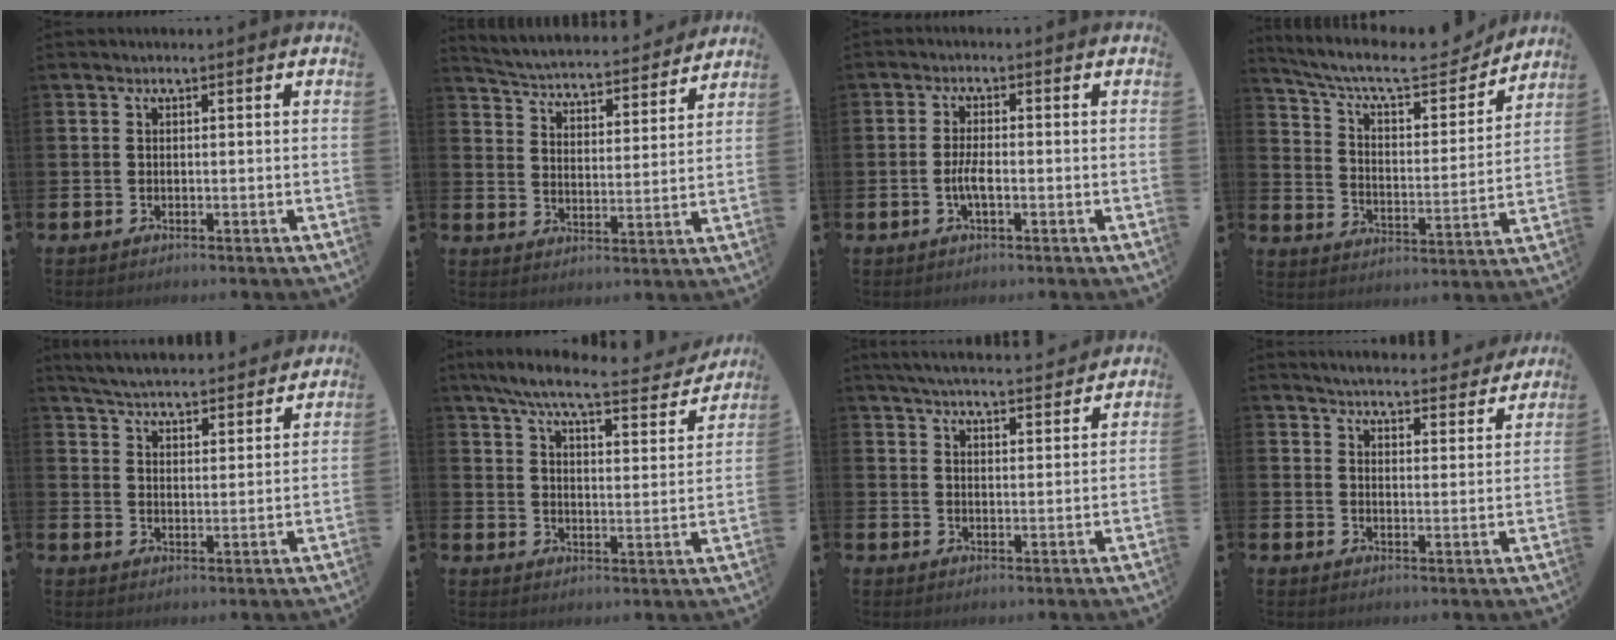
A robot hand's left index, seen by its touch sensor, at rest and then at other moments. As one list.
[{"total": 4.8, "force": [4.7, 0.6, 0.4], "torque": [-0.038, -0.044, 0.078]}, {"total": 2.8, "force": [-0.7, 0.8, 2.5], "torque": [-0.050, -0.001, -0.016]}, {"total": 10.0, "force": [8.8, 2.6, 3.9], "torque": [-0.103, -0.057, 0.148]}, {"total": 5.6, "force": [5.6, 0.5, 0.5], "torque": [-0.029, -0.039, 0.097]}, {"total": 8.0, "force": [7.0, 1.0, 3.8], "torque": [-0.094, -0.038, 0.117]}, {"total": 5.4, "force": [5.3, 0.4, 0.9], "torque": [-0.031, -0.030, 0.094]}, {"total": 5.0, "force": [5.0, 0.5, 0.3], "torque": [-0.014, -0.040, 0.086]}]